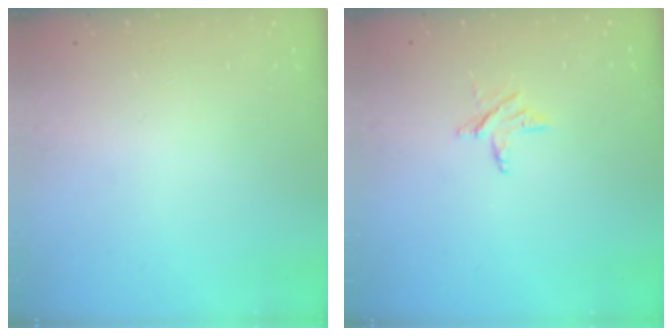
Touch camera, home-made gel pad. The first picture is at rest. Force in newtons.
{"total": 4.6, "press": 4.6, "slide": 0.3}